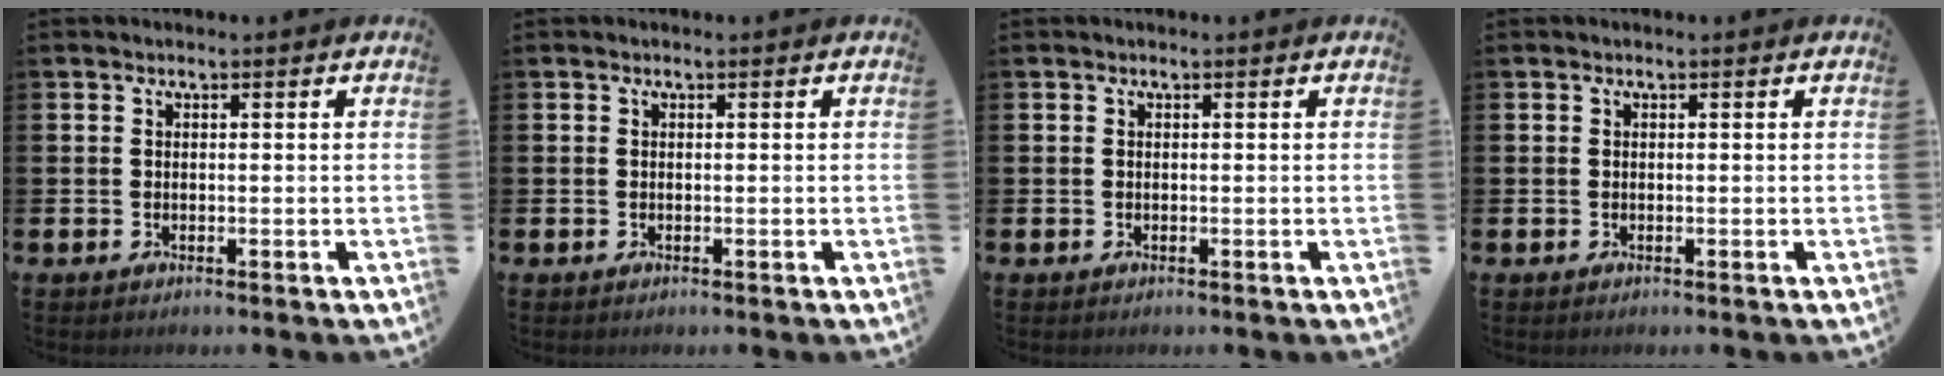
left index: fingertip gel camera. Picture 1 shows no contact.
{"total": 0.0}
{"total": 0.0}
{"total": 0.0}